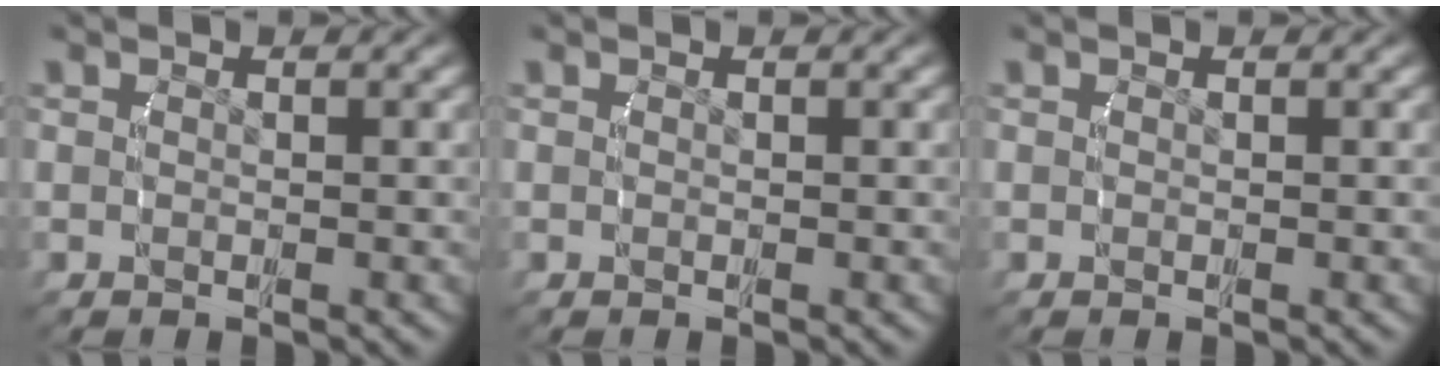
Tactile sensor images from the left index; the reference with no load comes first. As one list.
[{"total": 0.0}, {"total": 0.0}]